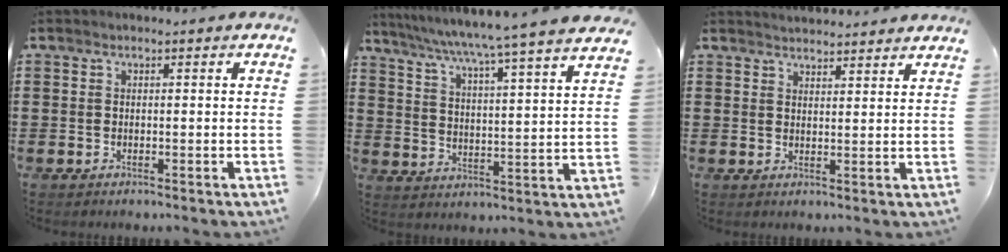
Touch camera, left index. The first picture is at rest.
{"total": 5.3, "force": [4.6, -1.6, 2.2], "torque": [-0.063, -0.050, 0.067]}
{"total": 2.4, "force": [2.4, -0.2, -0.2], "torque": [-0.003, -0.007, 0.046]}